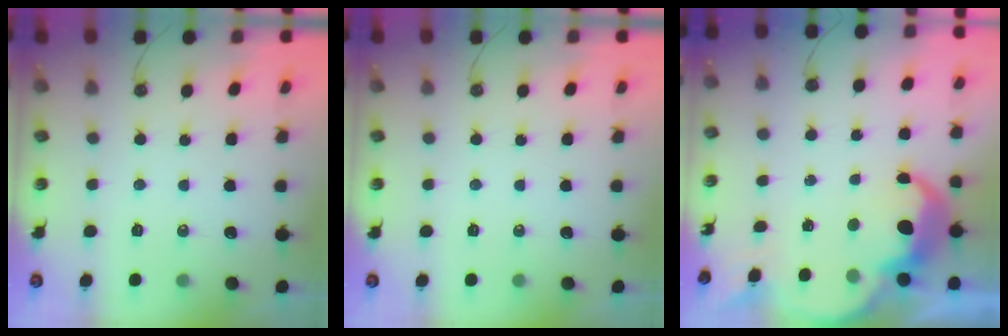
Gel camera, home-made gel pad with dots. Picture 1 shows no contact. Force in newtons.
{"total": 0.0}
{"total": 6.6, "press": 6.6, "slide": 0.3}